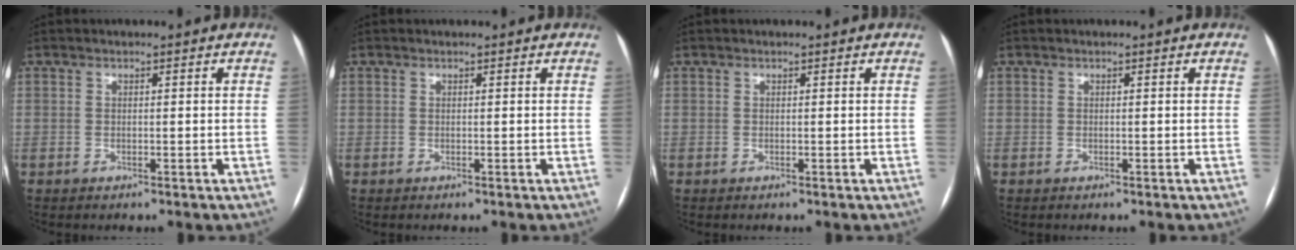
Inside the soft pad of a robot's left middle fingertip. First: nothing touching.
{"total": 0.0}
{"total": 0.0}
{"total": 0.0}